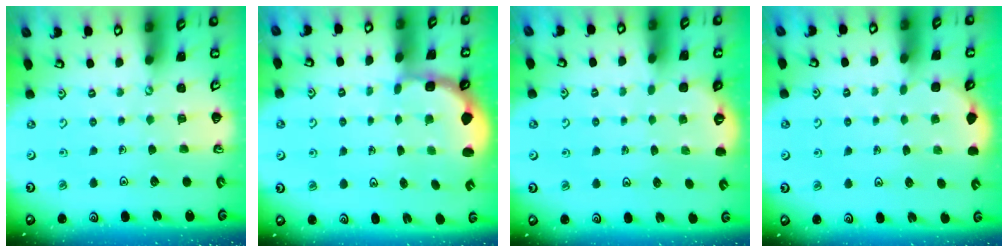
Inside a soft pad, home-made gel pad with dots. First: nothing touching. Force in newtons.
{"total": 2.8, "press": 2.2, "slide": 1.7}
{"total": 1.4, "press": 0.8, "slide": 1.2}
{"total": 2.1, "press": 1.8, "slide": 1.1}